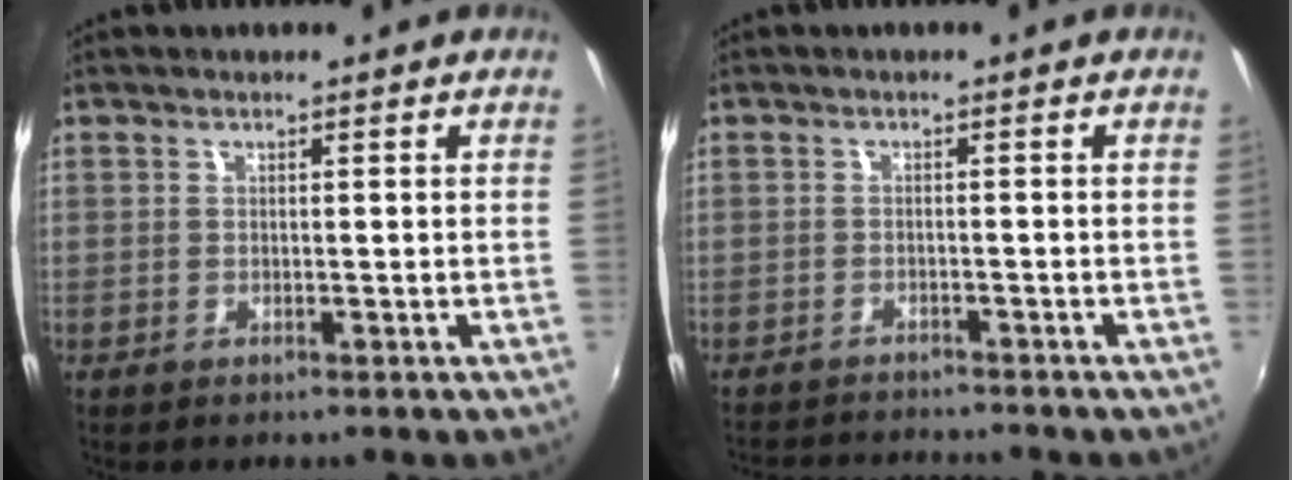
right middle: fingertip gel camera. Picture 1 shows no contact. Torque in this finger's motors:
{"motor_torque": [0.75, -0.99, 0.08, 0.06]}